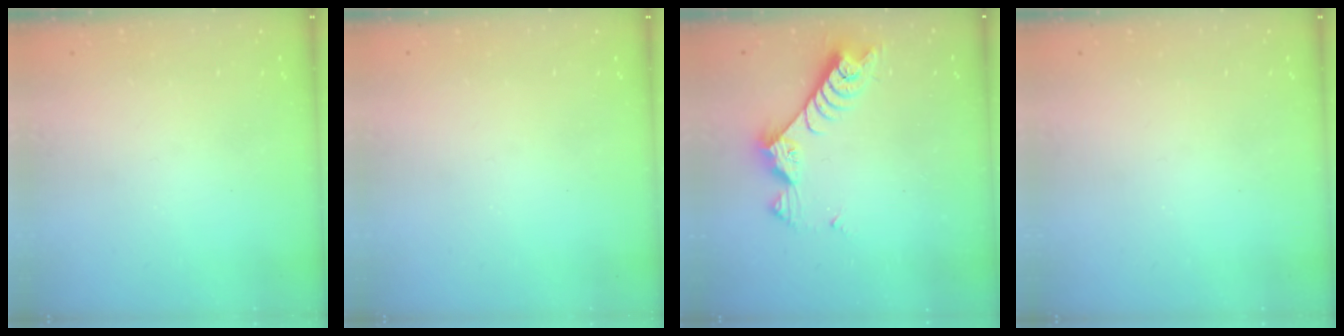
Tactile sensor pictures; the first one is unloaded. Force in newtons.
{"total": 0.0}
{"total": 7.7, "press": 7.6, "slide": 1.2}
{"total": 0.0}